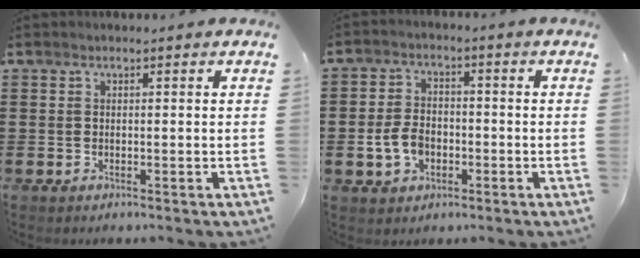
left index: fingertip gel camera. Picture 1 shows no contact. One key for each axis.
{"total": 5.5, "fx": -1.5, "fy": 3.7, "fz": 3.8, "tx": -0.097, "ty": -0.002, "tz": -0.035}